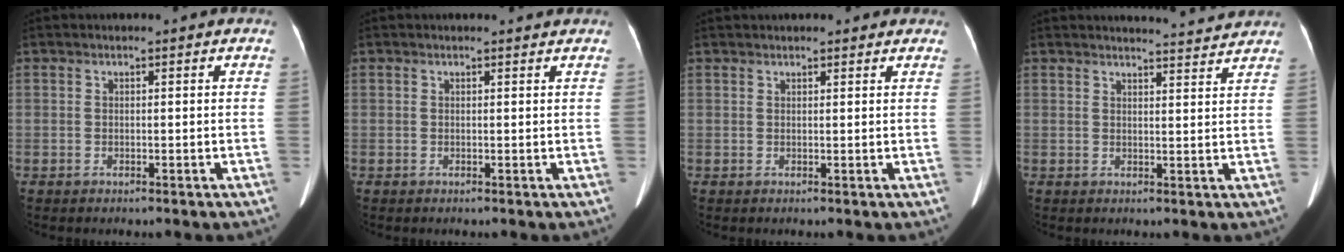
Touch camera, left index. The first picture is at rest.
{"total": 1.1, "force": [1.1, 0.2, 0.0], "torque": [-0.011, 0.000, 0.009]}
{"total": 4.6, "force": [4.1, 1.3, 1.7], "torque": [-0.013, 0.032, 0.048]}
{"total": 6.6, "force": [6.5, 0.1, 0.9], "torque": [-0.014, 0.001, 0.069]}